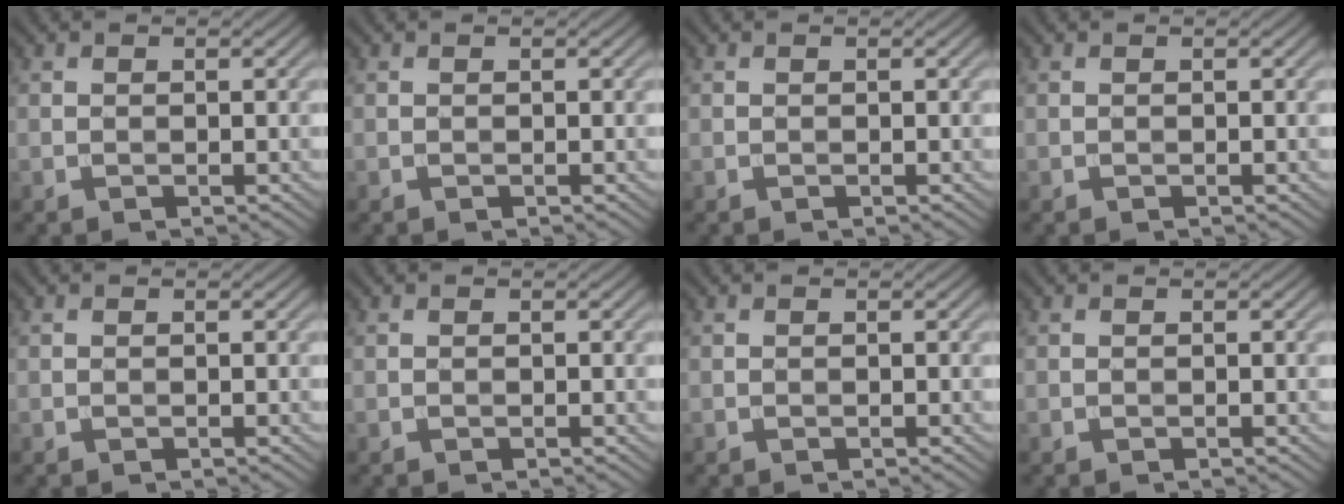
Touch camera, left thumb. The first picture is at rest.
{"total": 0.0}
{"total": 0.0}
{"total": 0.0}
{"total": 0.0}
{"total": 0.0}
{"total": 0.0}
{"total": 0.0}